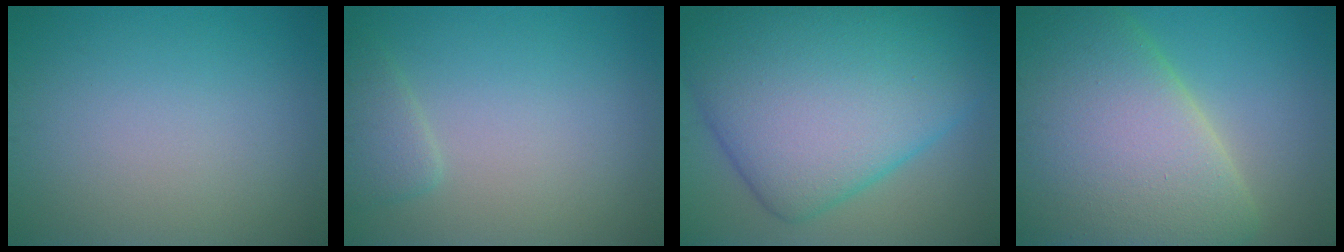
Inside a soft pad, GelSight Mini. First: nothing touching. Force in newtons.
{"total": 1.9, "press": 1.9, "slide": 0.2}
{"total": 15.2, "press": 15.2, "slide": 0.1}
{"total": 14.3, "press": 14.2, "slide": 0.8}